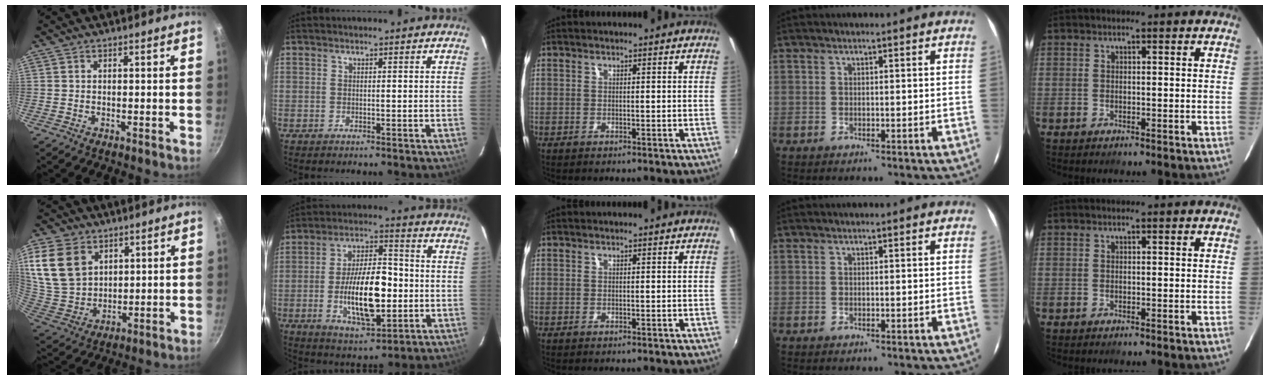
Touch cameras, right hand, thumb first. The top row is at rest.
{"thumb": {"total": 16.0, "force": [6.4, 11.8, 8.7], "torque": [-0.160, -0.022, 0.141]}, "index": {"total": 16.0, "force": [-3.0, 7.1, 14.1], "torque": [-0.252, 0.001, -0.041]}}